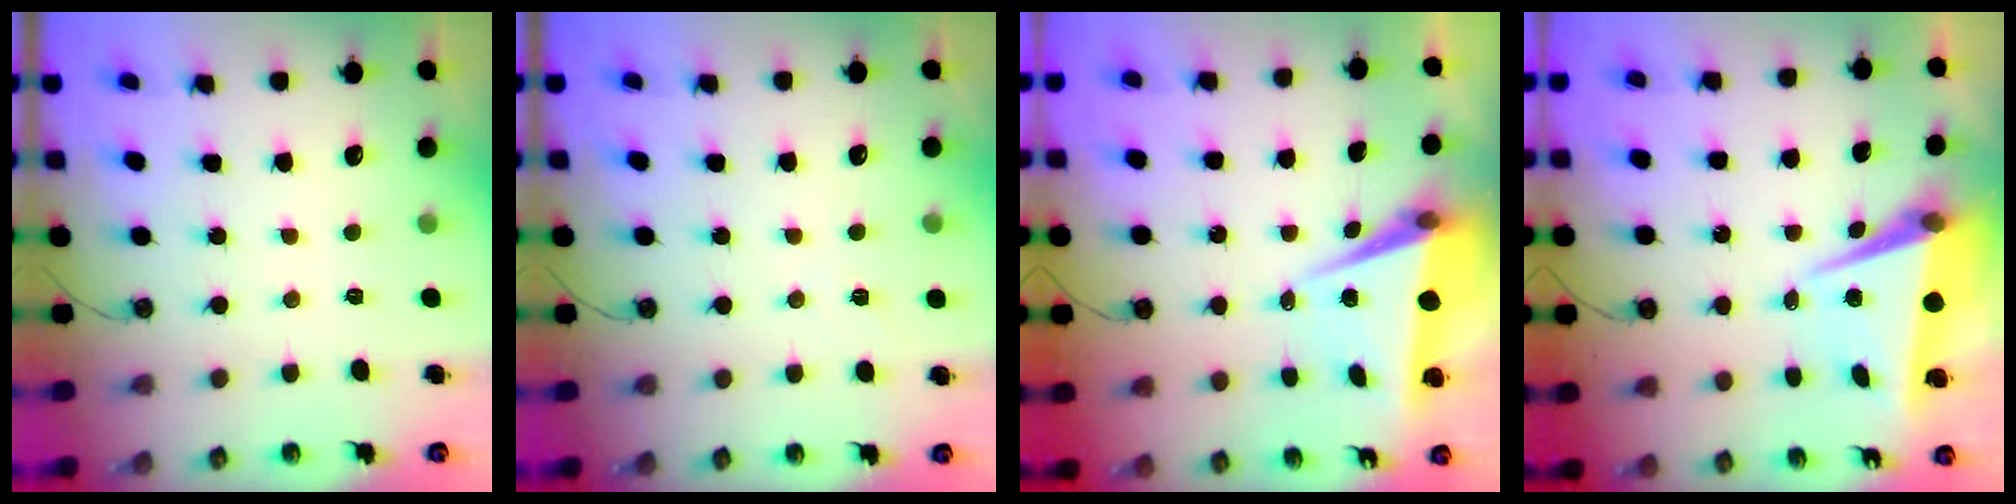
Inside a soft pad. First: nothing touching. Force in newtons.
{"total": 6.3, "press": 4.7, "slide": 4.2}
{"total": 7.1, "press": 6.2, "slide": 3.5}
{"total": 7.1, "press": 6.8, "slide": 1.9}